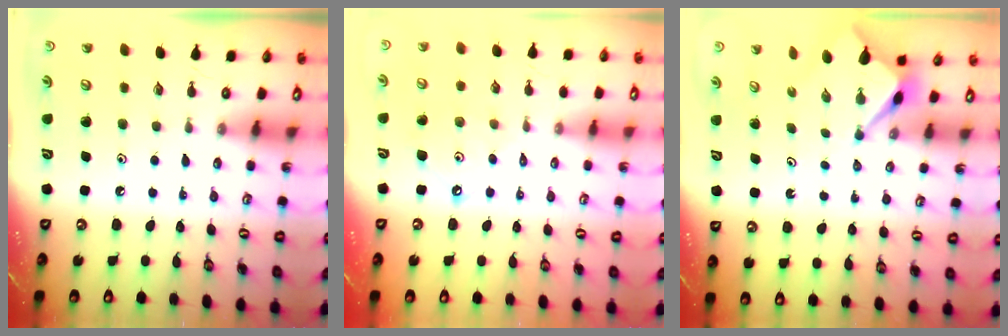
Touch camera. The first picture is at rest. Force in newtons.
{"total": 5.5, "press": 5.4, "slide": 0.7}
{"total": 2.9, "press": 2.9, "slide": 0.2}